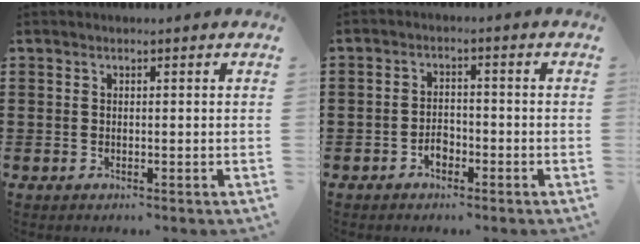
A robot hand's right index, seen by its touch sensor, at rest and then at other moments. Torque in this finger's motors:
{"motor_torque": [2.14, 0.00, 0.03, -0.01]}